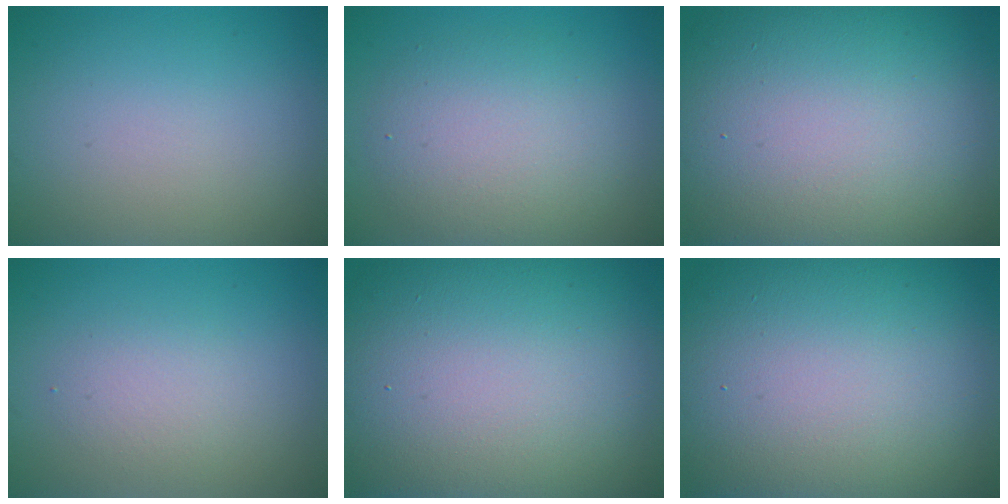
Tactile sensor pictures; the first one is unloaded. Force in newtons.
{"total": 5.1, "press": 5.1, "slide": 0.3}
{"total": 19.6, "press": 19.6, "slide": 0.8}
{"total": 2.0, "press": 2.0, "slide": 0.1}
{"total": 20.2, "press": 20.2, "slide": 1.0}
{"total": 20.2, "press": 20.2, "slide": 1.0}